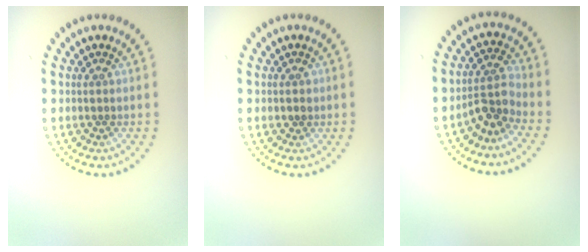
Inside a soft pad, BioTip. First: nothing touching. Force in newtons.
{"total": 0.6, "press": 0.5, "slide": 0.2}
{"total": 2.9, "press": 2.2, "slide": 1.9}